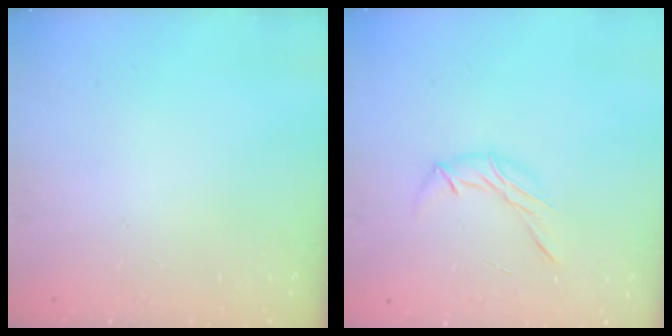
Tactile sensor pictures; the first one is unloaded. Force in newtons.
{"total": 6.0, "press": 6.0, "slide": 0.3}